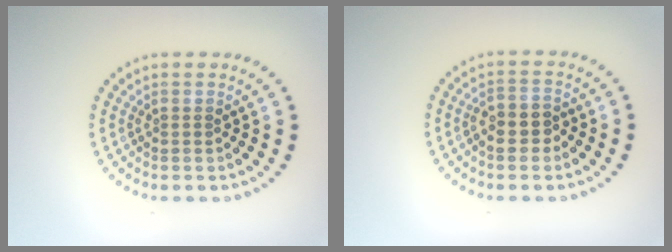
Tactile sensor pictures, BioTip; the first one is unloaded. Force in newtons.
{"total": 2.4, "press": 2.3, "slide": 0.7}